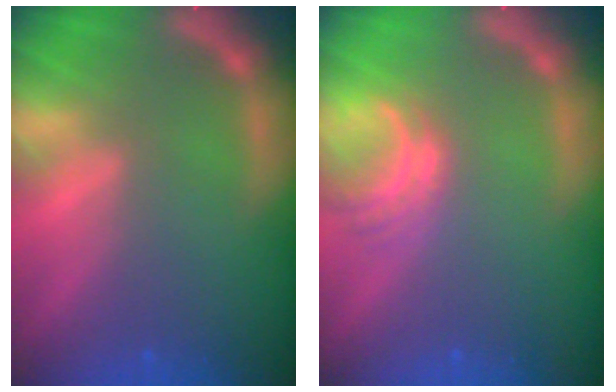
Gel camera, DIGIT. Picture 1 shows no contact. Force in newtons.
{"total": 3.0}